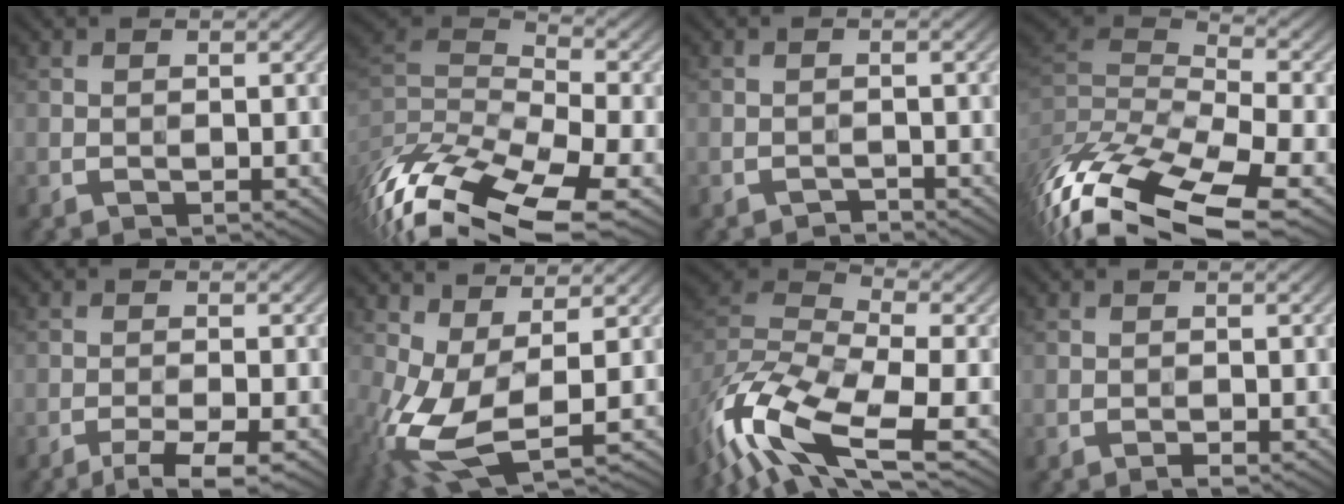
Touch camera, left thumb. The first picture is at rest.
{"total": 15.6, "force": [-8.7, 6.0, 11.4], "torque": [-0.268, -0.005, -0.129]}
{"total": 1.0, "force": [-1.0, 0.2, 0.2], "torque": [-0.001, 0.001, -0.022]}
{"total": 17.2, "force": [-9.7, 6.3, 12.8], "torque": [-0.290, -0.017, -0.122]}
{"total": 4.3, "force": [-2.9, 0.6, 3.2], "torque": [-0.052, 0.001, -0.051]}
{"total": 9.6, "force": [-1.9, 4.2, 8.4], "torque": [-0.211, -0.005, -0.040]}
{"total": 14.4, "force": [-7.9, 6.4, 10.3], "torque": [-0.243, -0.021, -0.150]}
{"total": 0.8, "force": [-0.6, 0.1, 0.5], "torque": [-0.008, 0.000, -0.010]}